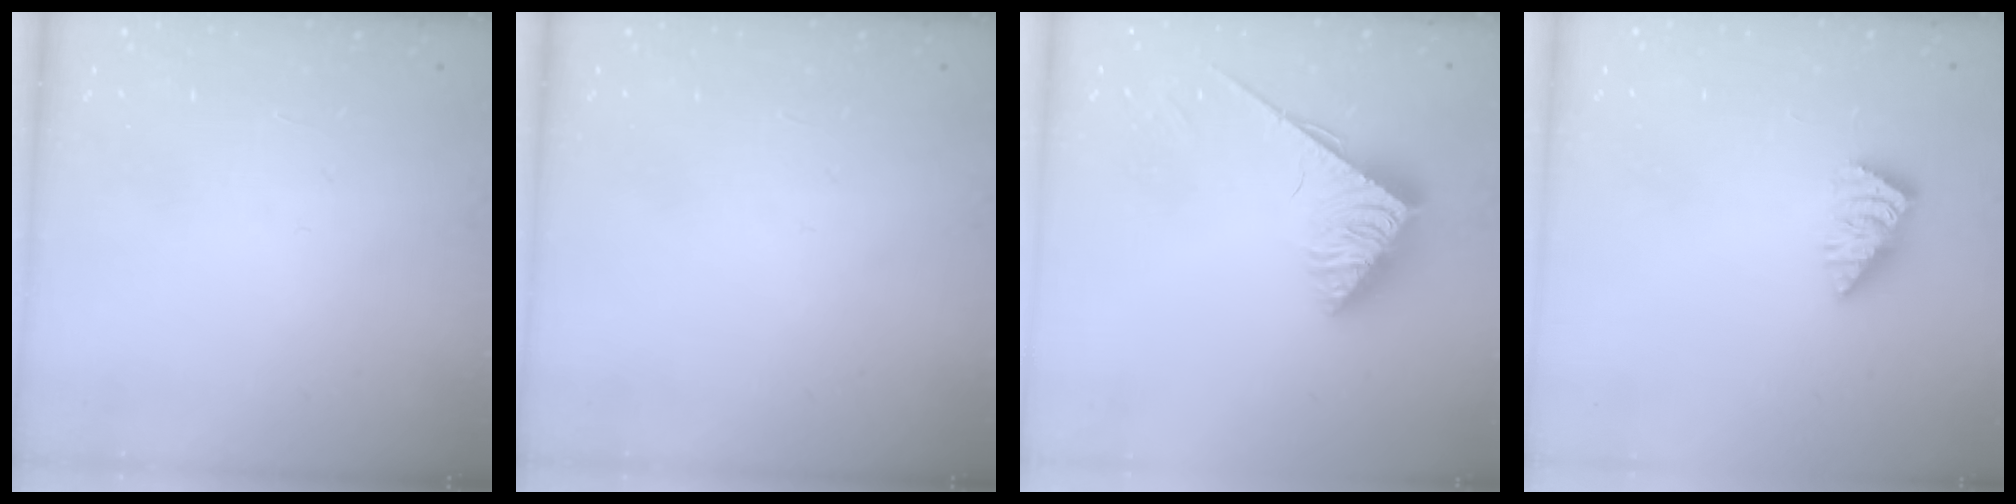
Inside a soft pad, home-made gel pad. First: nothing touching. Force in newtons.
{"total": 0.0}
{"total": 4.0, "press": 3.9, "slide": 0.6}
{"total": 2.8, "press": 2.7, "slide": 0.5}